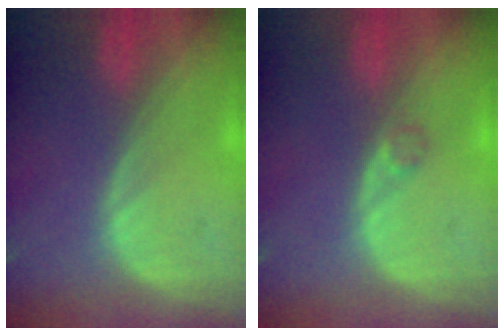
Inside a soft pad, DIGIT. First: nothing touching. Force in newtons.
{"total": 1.2, "press": 1.2, "slide": 0.1}